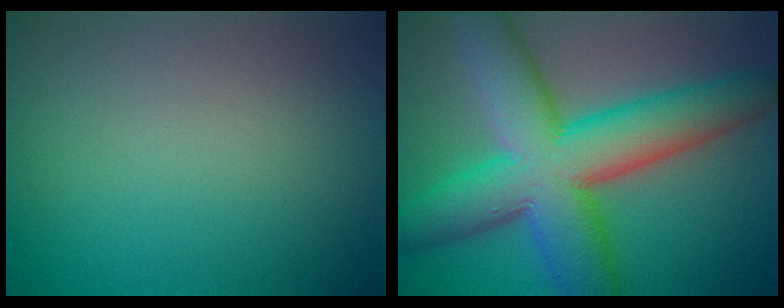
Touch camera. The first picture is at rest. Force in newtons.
{"total": 12.6, "press": 12.6, "slide": 0.3}